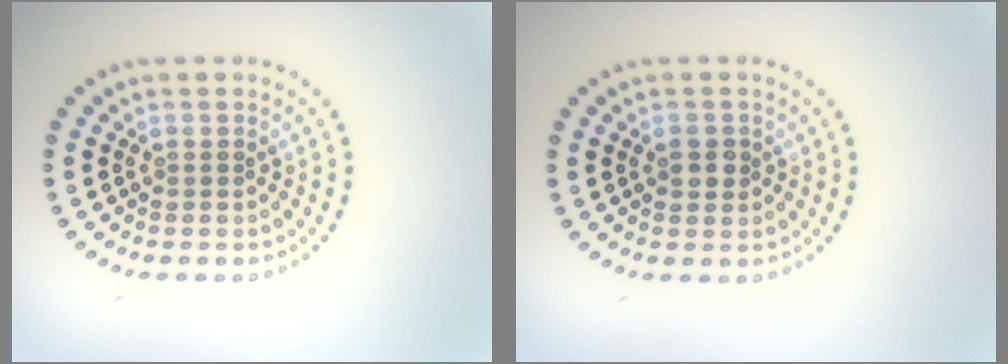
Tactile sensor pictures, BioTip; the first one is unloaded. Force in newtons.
{"total": 1.4, "press": 1.4, "slide": 0.3}